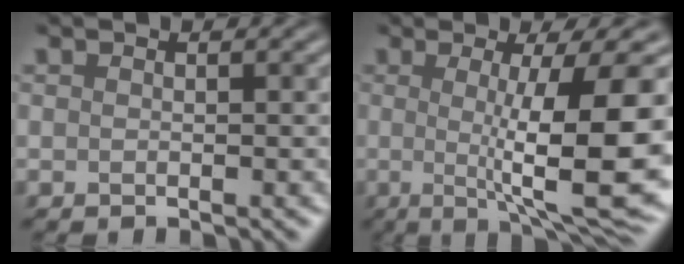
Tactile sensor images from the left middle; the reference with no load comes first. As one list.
[{"total": 12.3, "force": [-0.3, 2.5, 12.0], "torque": [-0.150, -0.001, -0.002]}]